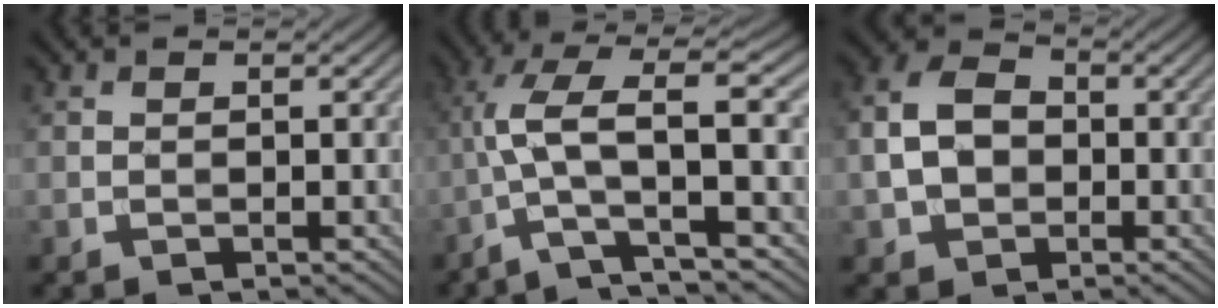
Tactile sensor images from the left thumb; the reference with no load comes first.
{"total": 9.5, "force": [-2.1, 2.5, 8.9], "torque": [-0.173, 0.023, -0.055]}
{"total": 6.4, "force": [-0.8, 4.9, 4.1], "torque": [-0.093, 0.004, -0.024]}